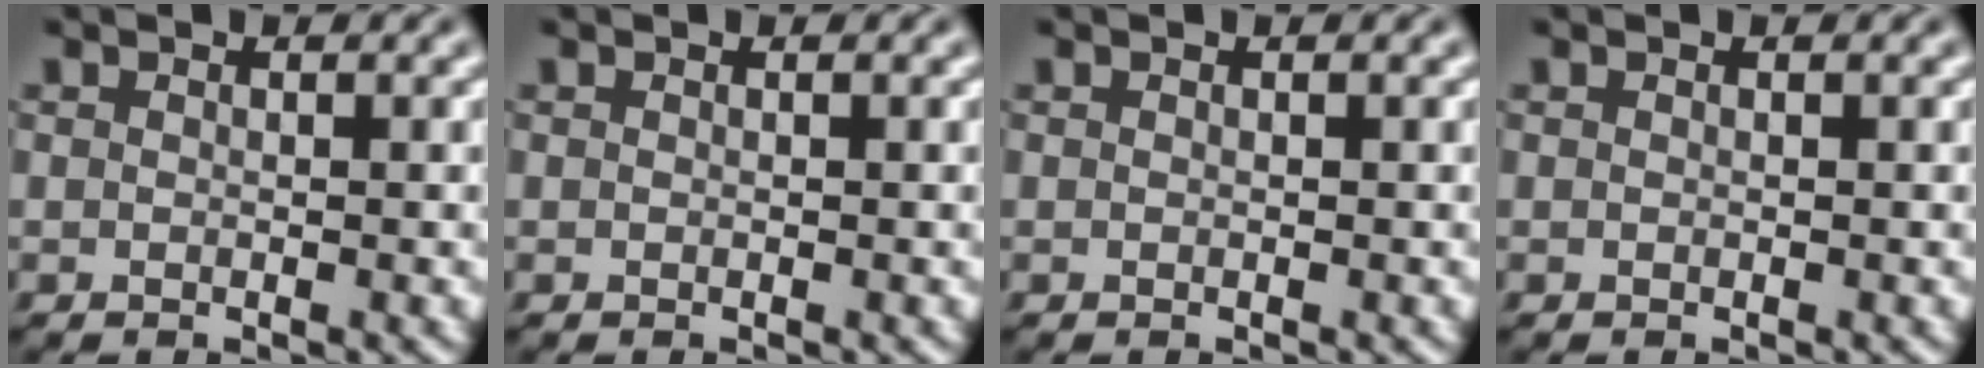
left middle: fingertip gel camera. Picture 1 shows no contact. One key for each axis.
{"total": 0.0}
{"total": 0.0}
{"total": 0.0}